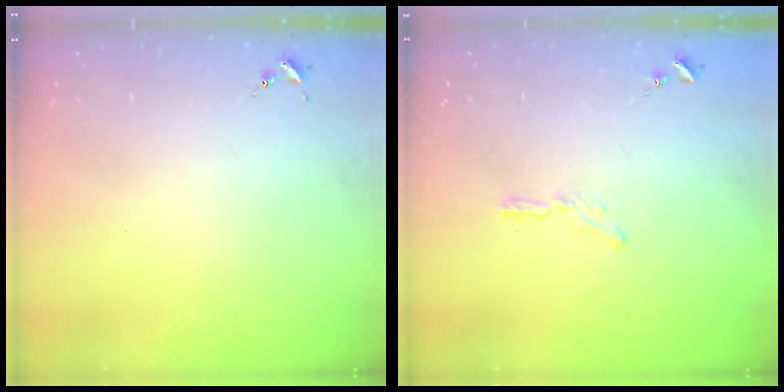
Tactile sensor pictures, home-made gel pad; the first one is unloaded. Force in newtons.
{"total": 3.5, "press": 3.5, "slide": 0.2}